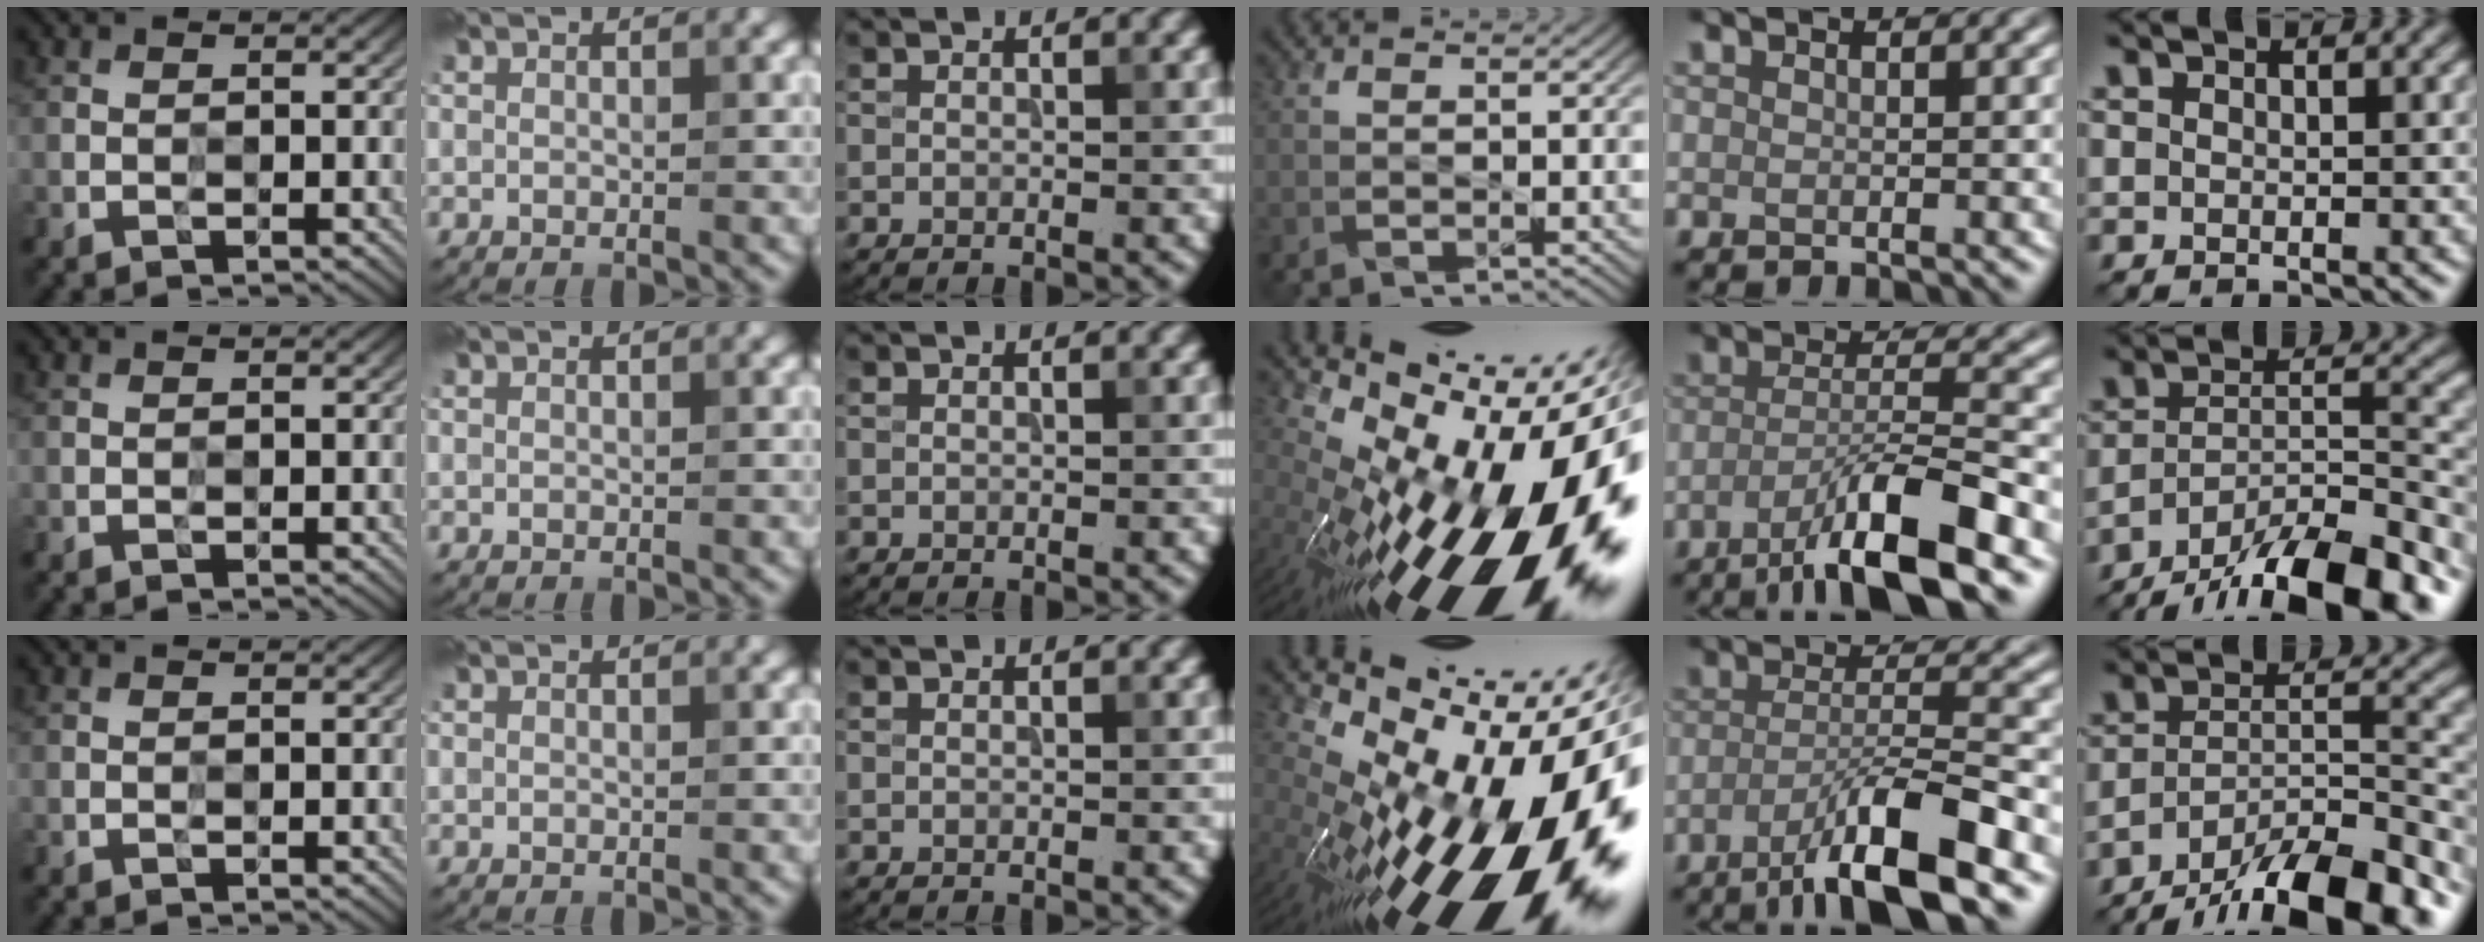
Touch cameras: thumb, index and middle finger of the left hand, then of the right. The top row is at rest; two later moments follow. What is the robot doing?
{"motion": "press", "object": "grip strengthener"}